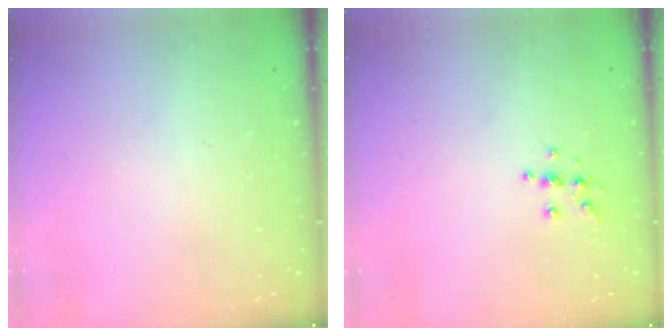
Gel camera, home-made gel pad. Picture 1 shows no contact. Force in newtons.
{"total": 5.9, "press": 5.9, "slide": 0.6}